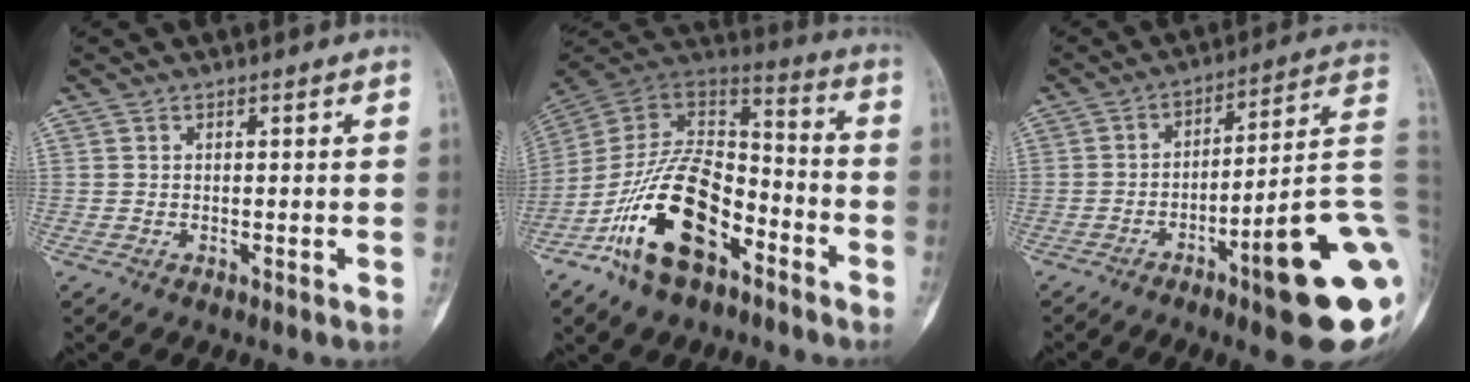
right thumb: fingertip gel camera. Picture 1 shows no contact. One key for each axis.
{"total": 21.0, "fx": -10.1, "fy": 11.3, "fz": 14.6, "tx": -0.250, "ty": 0.084, "tz": -0.181}
{"total": 18.9, "fx": -6.4, "fy": 2.7, "fz": 17.6, "tx": -0.192, "ty": 0.029, "tz": -0.089}